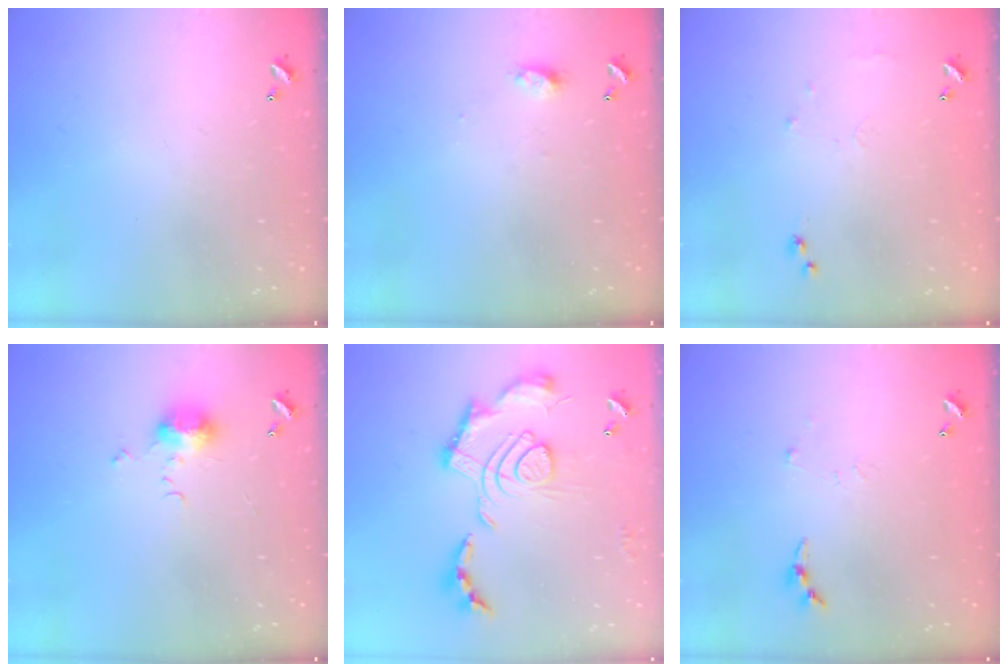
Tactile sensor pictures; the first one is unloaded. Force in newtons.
{"total": 4.0, "press": 4.0, "slide": 0.5}
{"total": 6.0, "press": 5.9, "slide": 1.0}
{"total": 6.2, "press": 6.2, "slide": 0.7}
{"total": 2.4, "press": 1.9, "slide": 1.5}
{"total": 4.2, "press": 4.2, "slide": 0.5}